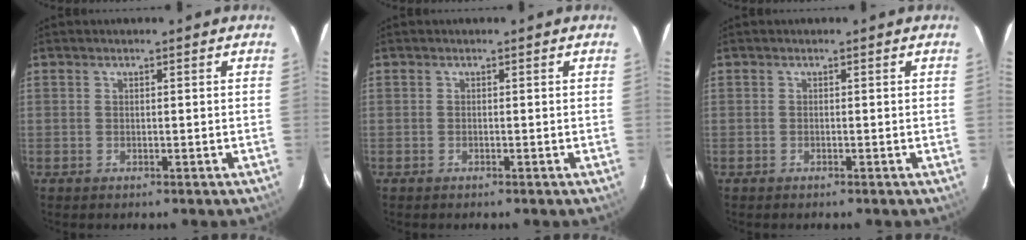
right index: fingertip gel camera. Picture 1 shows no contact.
{"total": 0.0}
{"total": 0.0}